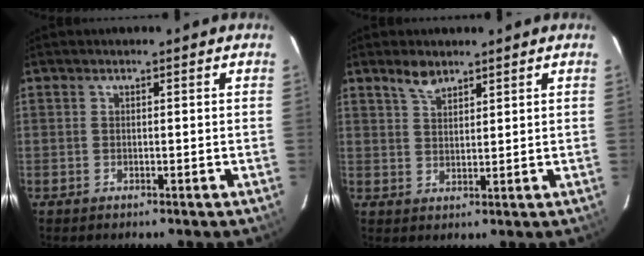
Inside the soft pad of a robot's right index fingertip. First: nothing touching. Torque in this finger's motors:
{"motor_torque": [0.10, 0.08, 0.02, 0.01]}